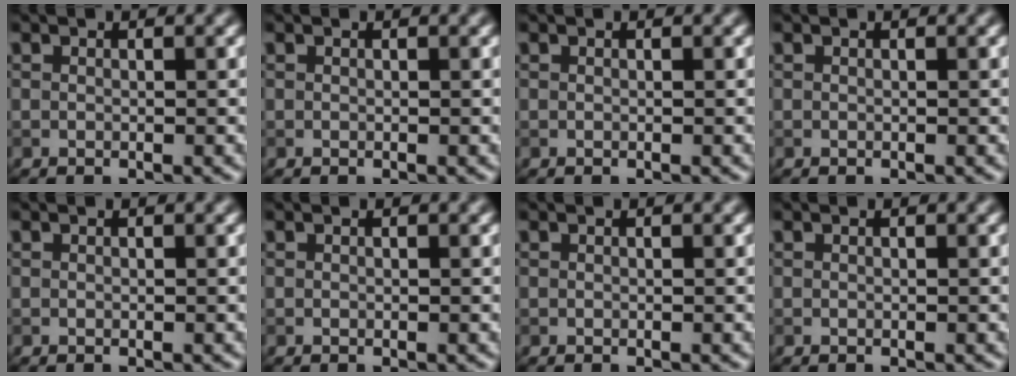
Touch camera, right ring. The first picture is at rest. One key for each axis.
{"total": 0.0}
{"total": 0.0}
{"total": 0.0}
{"total": 0.0}
{"total": 0.0}
{"total": 0.0}
{"total": 0.0}